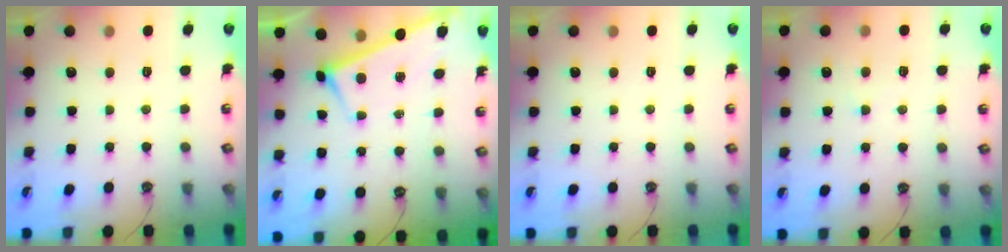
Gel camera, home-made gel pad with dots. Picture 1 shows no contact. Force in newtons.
{"total": 3.0, "press": 3.0, "slide": 0.3}
{"total": 0.0}
{"total": 2.2, "press": 2.1, "slide": 0.4}